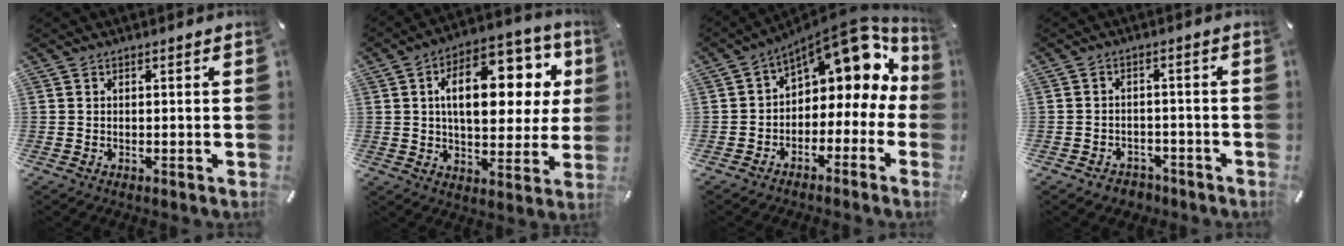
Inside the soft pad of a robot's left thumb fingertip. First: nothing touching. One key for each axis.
{"total": 19.5, "fx": 5.7, "fy": 10.8, "fz": 15.2, "tx": -0.223, "ty": -0.012, "tz": 0.092}
{"total": 12.1, "fx": 7.5, "fy": 6.2, "fz": 7.1, "tx": -0.103, "ty": -0.066, "tz": 0.124}
{"total": 3.3, "fx": -2.3, "fy": 2.3, "fz": 0.6, "tx": -0.010, "ty": 0.012, "tz": -0.045}